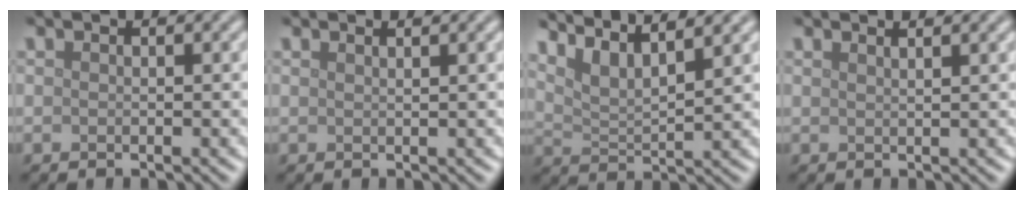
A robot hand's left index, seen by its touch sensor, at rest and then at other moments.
{"total": 1.4, "force": [1.0, 0.6, 0.9], "torque": [0.000, 0.002, -0.001]}
{"total": 6.0, "force": [4.6, 1.5, 3.6], "torque": [-0.066, 0.017, 0.064]}
{"total": 2.6, "force": [1.8, 1.1, 1.5], "torque": [0.008, 0.010, -0.006]}